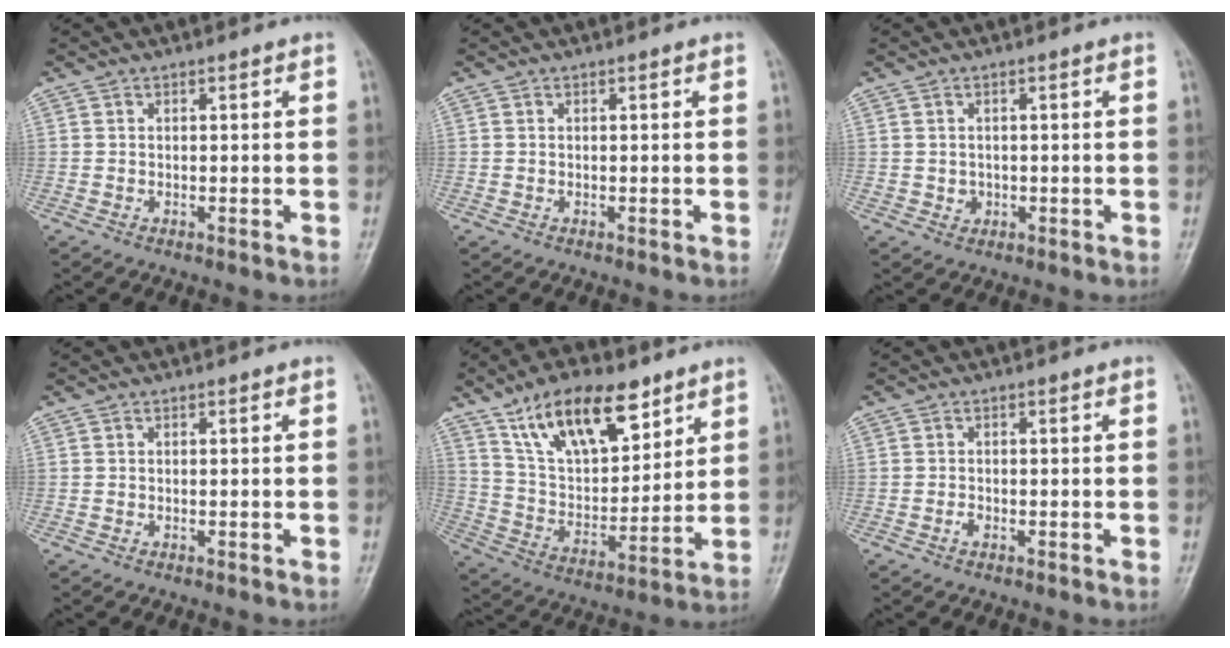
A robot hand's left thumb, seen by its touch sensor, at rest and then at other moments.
{"total": 0.0}
{"total": 1.8, "force": [-0.1, 1.7, 0.6], "torque": [-0.003, 0.003, 0.004]}
{"total": 0.0}
{"total": 17.9, "force": [11.1, 8.1, 11.4], "torque": [-0.151, -0.049, 0.203]}
{"total": 0.9, "force": [-0.5, 0.6, 0.6], "torque": [-0.011, 0.001, -0.010]}